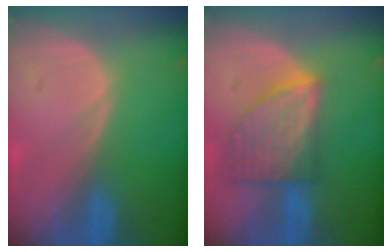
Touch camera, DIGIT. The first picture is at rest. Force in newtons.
{"total": 7.8, "press": 7.1, "slide": 3.3}